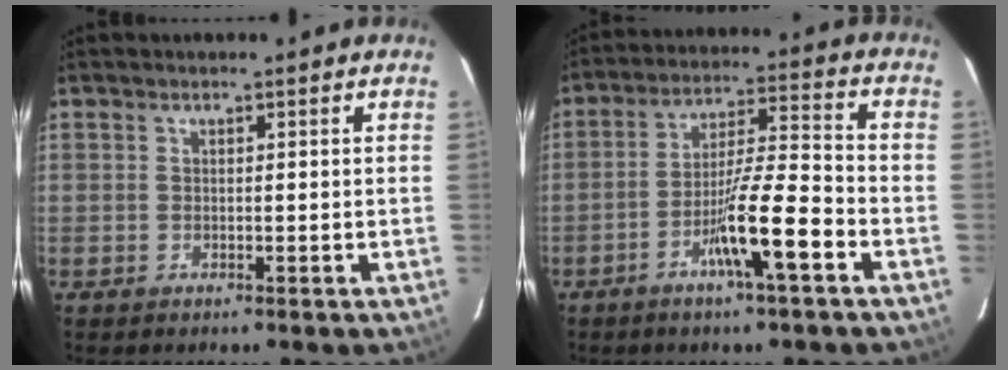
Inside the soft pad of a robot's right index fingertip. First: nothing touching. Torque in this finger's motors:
{"motor_torque": [1.49, -0.66, 0.85, 0.20]}